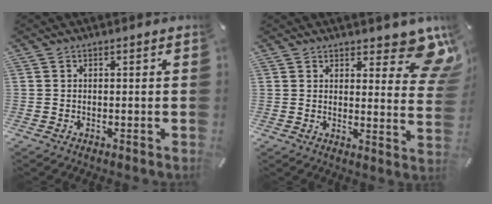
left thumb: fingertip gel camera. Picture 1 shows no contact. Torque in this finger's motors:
{"motor_torque": [1.00, -0.68, -0.05, -0.48, -0.01]}